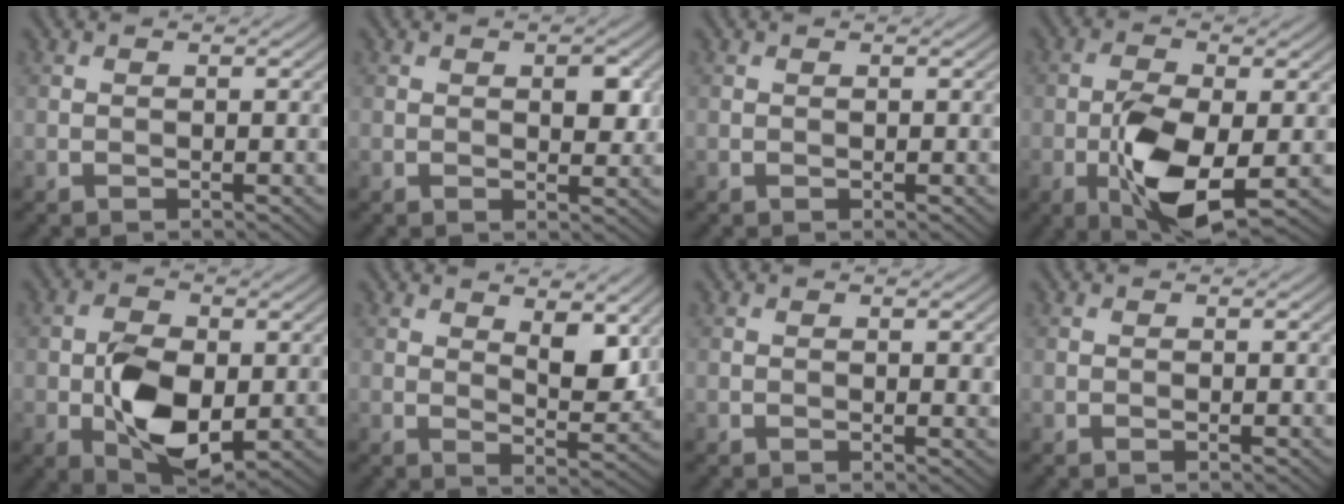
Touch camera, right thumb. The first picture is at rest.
{"total": 3.0, "force": [0.7, 1.6, 2.4], "torque": [-0.032, -0.004, 0.012]}
{"total": 0.0}
{"total": 9.7, "force": [-2.8, 4.3, 8.3], "torque": [-0.163, -0.010, -0.050]}
{"total": 9.1, "force": [-1.6, 5.4, 7.2], "torque": [-0.135, -0.009, -0.030]}
{"total": 6.0, "force": [3.1, 2.6, 4.4], "torque": [-0.073, -0.011, 0.053]}
{"total": 0.8, "force": [0.2, 0.4, 0.7], "torque": [-0.006, -0.004, 0.003]}
{"total": 0.0}